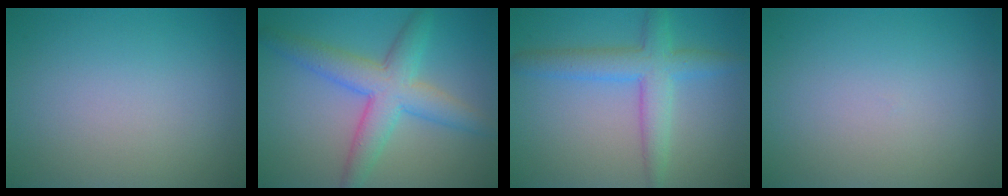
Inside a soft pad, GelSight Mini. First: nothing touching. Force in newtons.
{"total": 5.7, "press": 5.7, "slide": 0.1}
{"total": 4.5, "press": 4.5, "slide": 0.1}
{"total": 0.0}